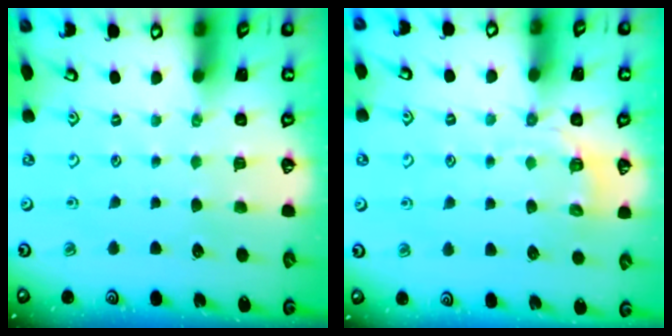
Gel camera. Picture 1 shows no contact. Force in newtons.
{"total": 5.6, "press": 5.3, "slide": 2.0}